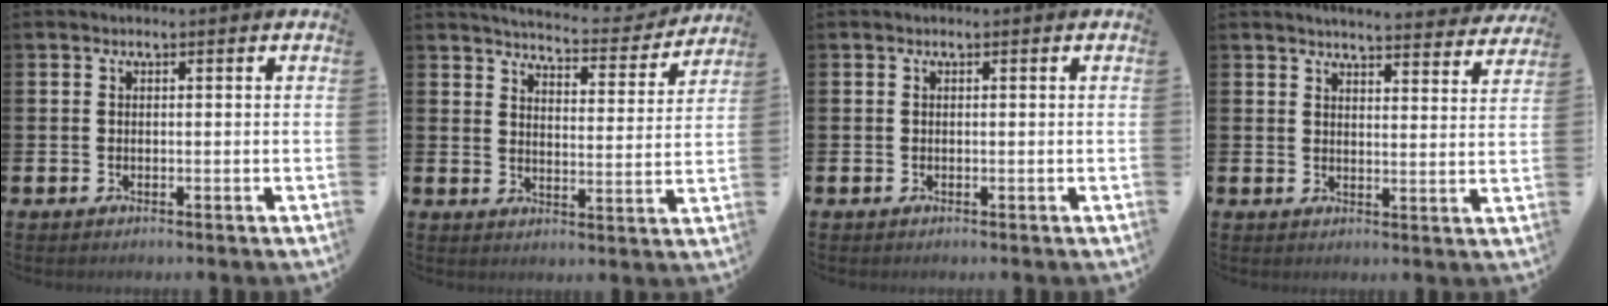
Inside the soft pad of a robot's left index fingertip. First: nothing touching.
{"total": 5.4, "force": [5.3, 0.6, 1.0], "torque": [-0.027, -0.044, 0.086]}
{"total": 0.0}
{"total": 4.6, "force": [4.5, 0.1, 0.8], "torque": [-0.017, -0.033, 0.077]}